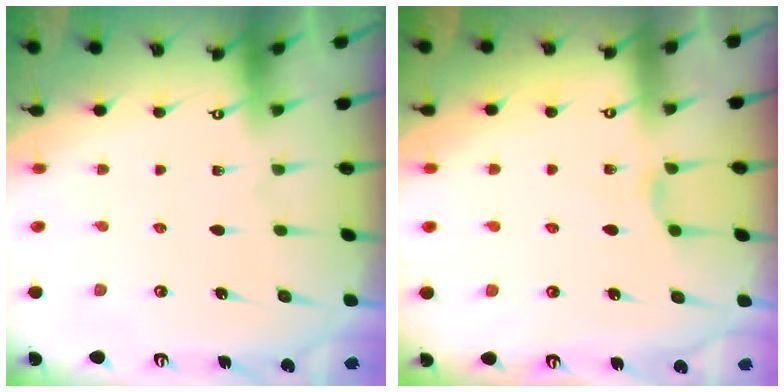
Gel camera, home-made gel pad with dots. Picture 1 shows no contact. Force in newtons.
{"total": 2.9, "press": 2.9, "slide": 0.5}